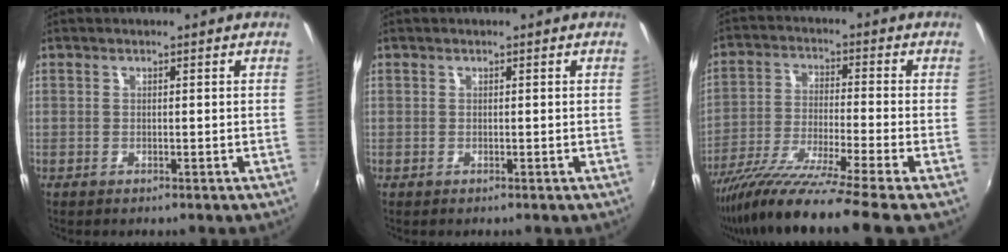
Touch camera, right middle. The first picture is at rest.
{"total": 0.0}
{"total": 15.8, "force": [-13.0, -2.2, 8.7], "torque": [-0.166, -0.048, -0.229]}